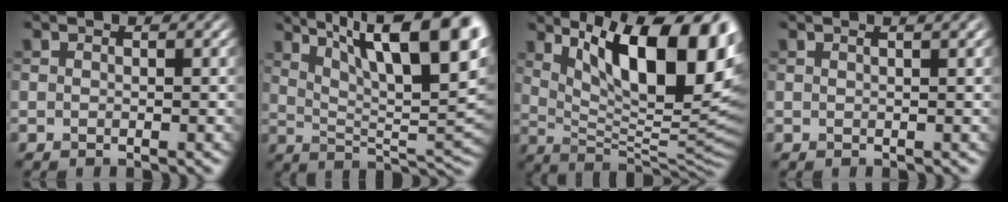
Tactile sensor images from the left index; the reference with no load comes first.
{"total": 15.3, "force": [8.1, 4.7, 12.1], "torque": [-0.151, 0.010, 0.119]}
{"total": 14.2, "force": [5.7, 5.2, 12.0], "torque": [-0.168, -0.005, 0.100]}
{"total": 2.2, "force": [1.2, 0.8, 1.7], "torque": [-0.014, 0.002, 0.005]}